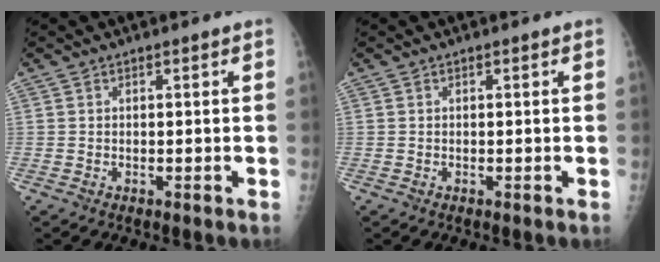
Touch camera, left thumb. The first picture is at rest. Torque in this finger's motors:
{"motor_torque": [0.00, 0.00, 0.00, 0.00, 0.00]}